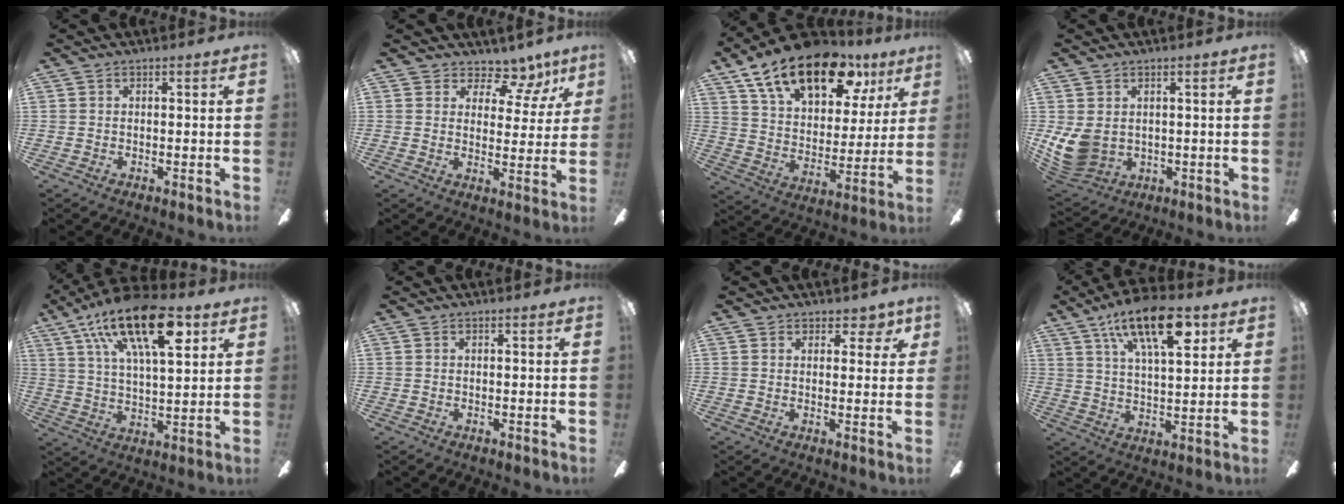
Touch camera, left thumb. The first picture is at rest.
{"total": 7.7, "force": [5.7, 4.1, 3.2], "torque": [-0.037, -0.043, 0.101]}
{"total": 20.6, "force": [13.2, 10.1, 12.1], "torque": [-0.197, -0.070, 0.227]}
{"total": 8.3, "force": [-1.0, 6.3, 5.2], "torque": [-0.128, -0.002, -0.015]}
{"total": 21.9, "force": [11.2, 8.3, 16.9], "torque": [-0.284, -0.039, 0.181]}
{"total": 0.0}
{"total": 3.4, "force": [1.9, 2.4, 1.6], "torque": [-0.002, -0.003, 0.029]}
{"total": 17.9, "force": [9.1, 7.0, 13.7], "torque": [-0.217, -0.028, 0.148]}